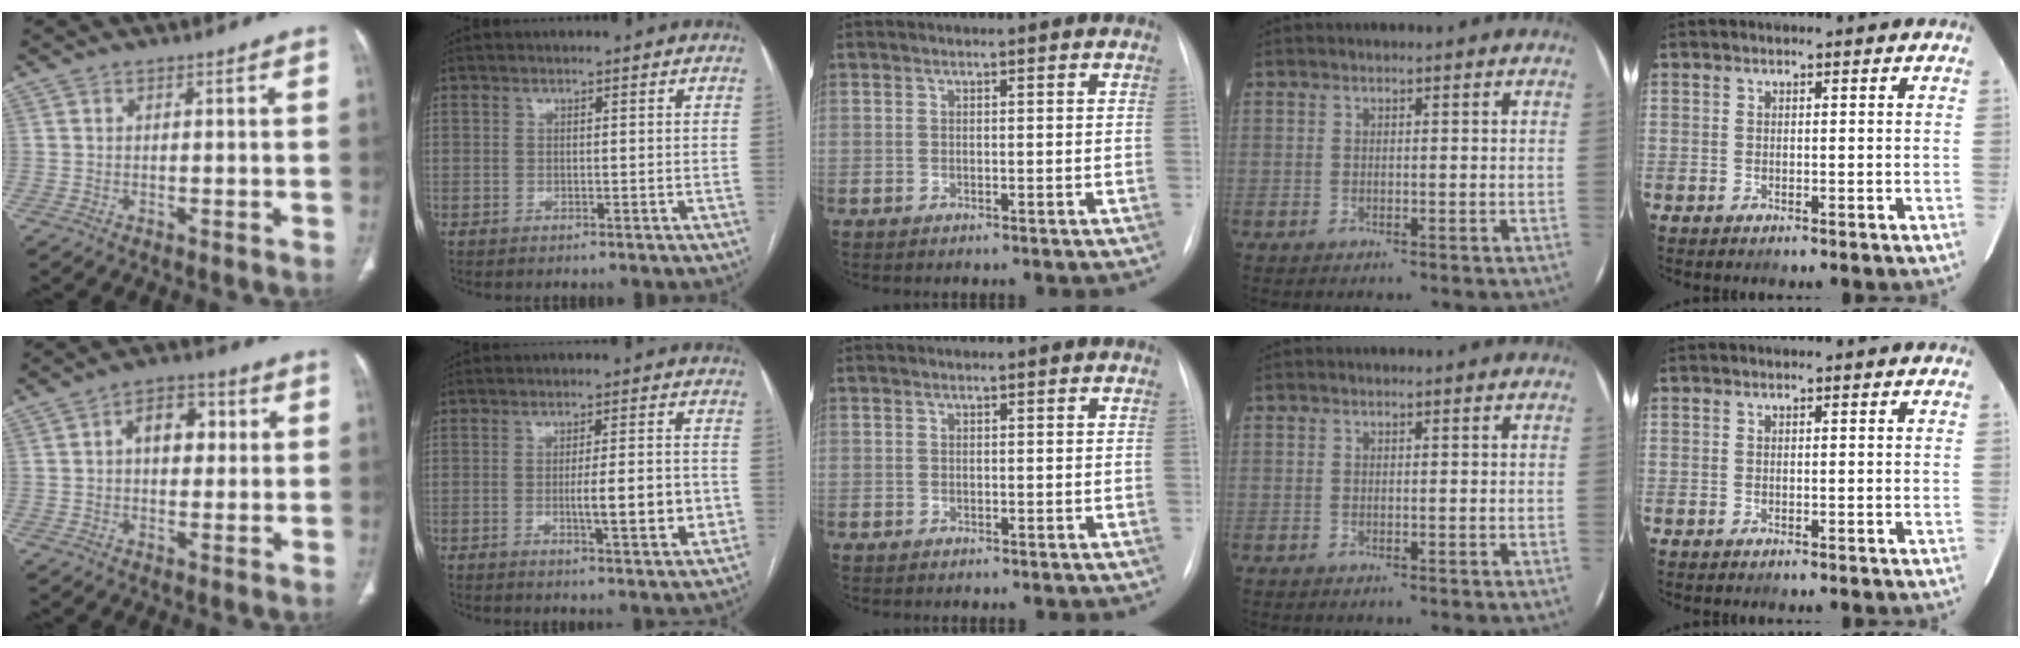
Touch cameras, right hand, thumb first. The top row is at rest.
{"thumb": {"total": 8.4, "force": [1.5, 5.3, 6.3], "torque": [-0.066, 0.016, 0.019]}, "index": {"total": 7.8, "force": [-1.5, 1.2, 7.6], "torque": [-0.115, -0.002, -0.018]}, "middle": {"total": 0.5, "force": [-0.4, 0.4, 0.1], "torque": [-0.004, 0.002, -0.006]}}